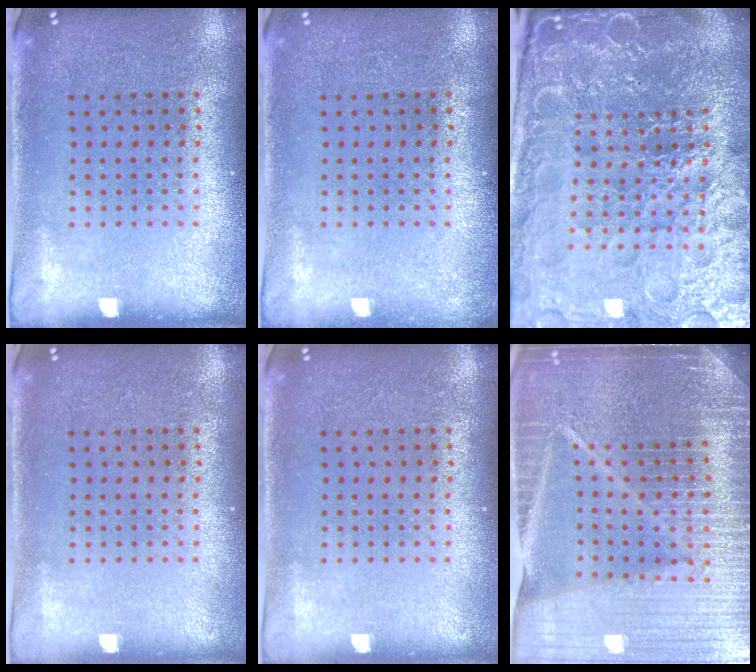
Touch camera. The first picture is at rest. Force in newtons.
{"total": 0.6, "press": 0.6, "slide": 0.2}
{"total": 6.7, "press": 5.9, "slide": 3.1}
{"total": 0.0}
{"total": 0.0}
{"total": 6.4, "press": 5.6, "slide": 3.2}